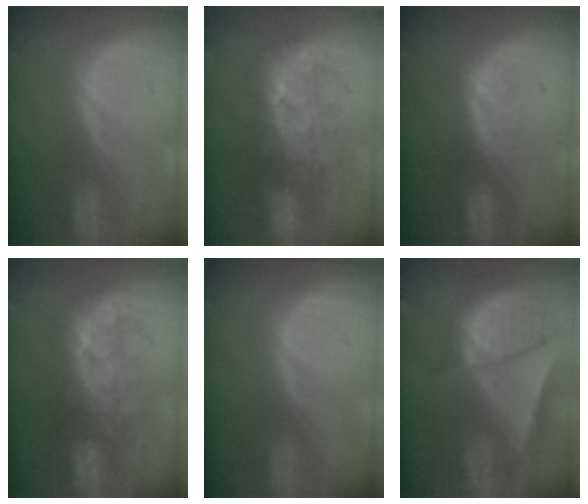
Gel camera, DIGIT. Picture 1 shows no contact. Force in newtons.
{"total": 8.4, "press": 8.0, "slide": 2.6}
{"total": 2.8, "press": 2.8, "slide": 0.3}
{"total": 7.8, "press": 7.7, "slide": 1.3}
{"total": 0.0}
{"total": 9.5, "press": 8.1, "slide": 5.0}